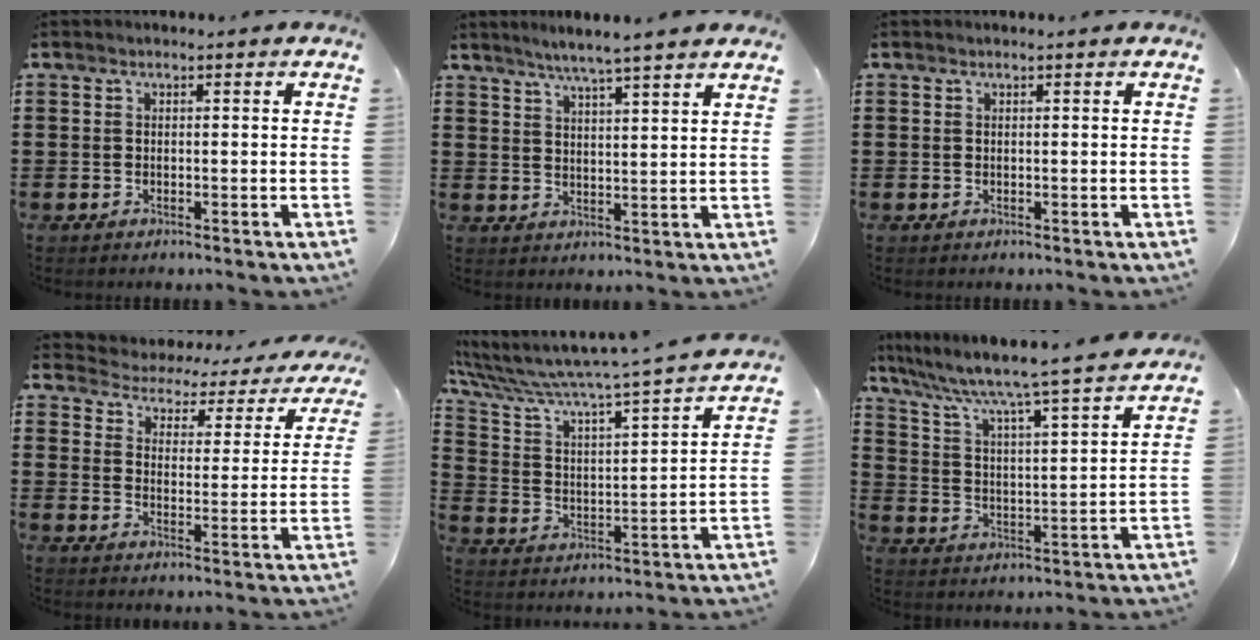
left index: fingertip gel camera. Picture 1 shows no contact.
{"total": 4.2, "force": [3.8, -0.8, 1.6], "torque": [-0.045, -0.016, 0.064]}
{"total": 0.0}
{"total": 2.4, "force": [2.3, 0.5, -0.2], "torque": [-0.019, -0.027, 0.029]}
{"total": 6.8, "force": [6.3, 0.0, 2.7], "torque": [-0.087, -0.059, 0.095]}
{"total": 5.1, "force": [4.4, -0.5, 2.5], "torque": [-0.072, -0.049, 0.060]}